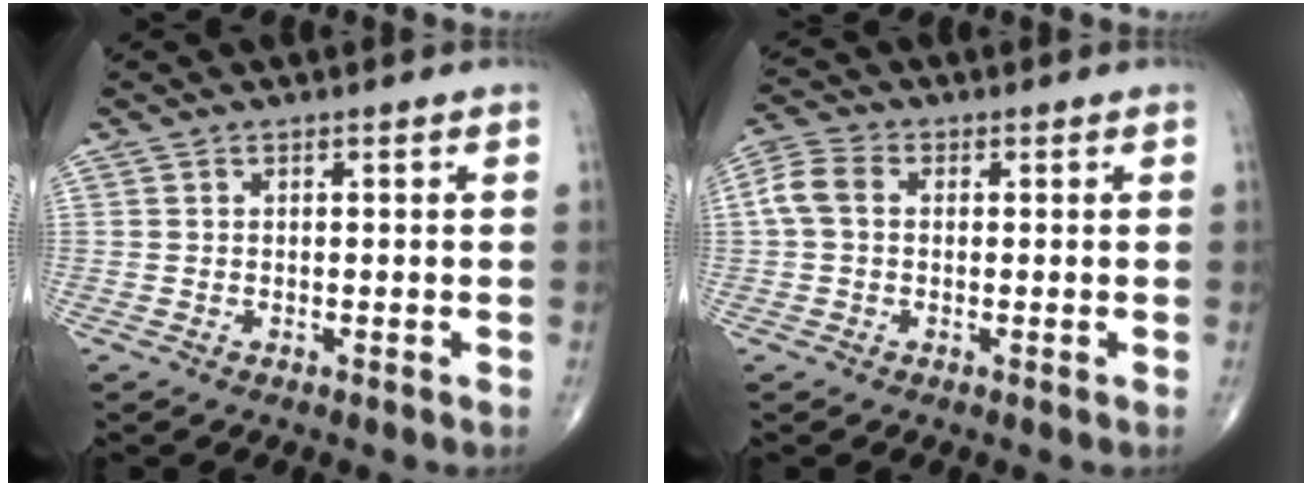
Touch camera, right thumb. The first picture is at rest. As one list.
[{"total": 5.4, "force": [0.4, 3.9, 3.7], "torque": [-0.085, 0.018, 0.003]}]